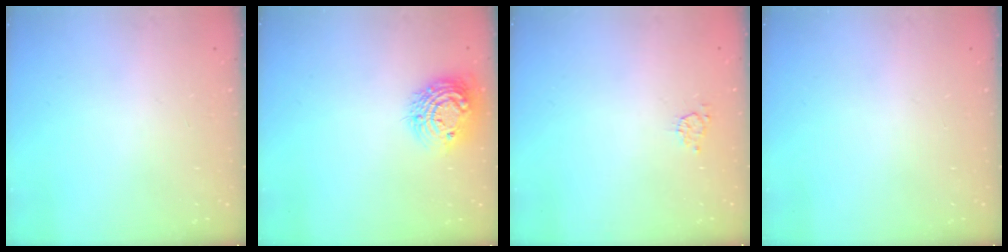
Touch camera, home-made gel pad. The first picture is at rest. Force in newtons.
{"total": 12.4, "press": 12.4, "slide": 0.6}
{"total": 3.9, "press": 3.9, "slide": 0.5}
{"total": 0.0}